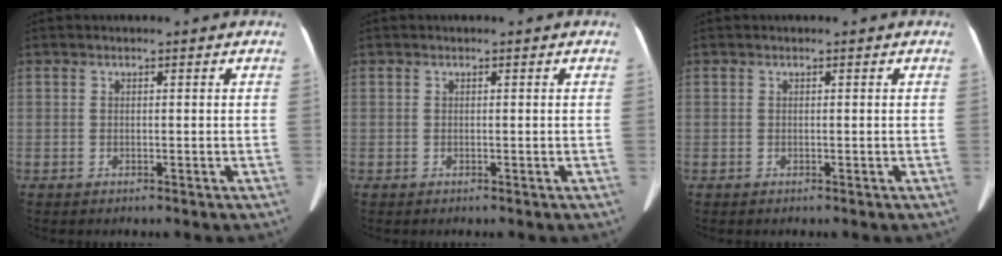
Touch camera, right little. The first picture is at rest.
{"total": 0.0}
{"total": 0.0}